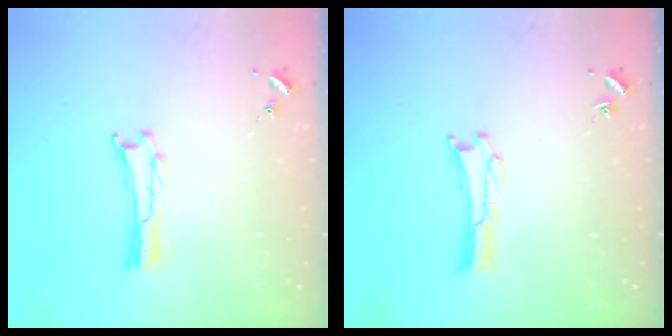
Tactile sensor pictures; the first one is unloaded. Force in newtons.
{"total": 0.0}